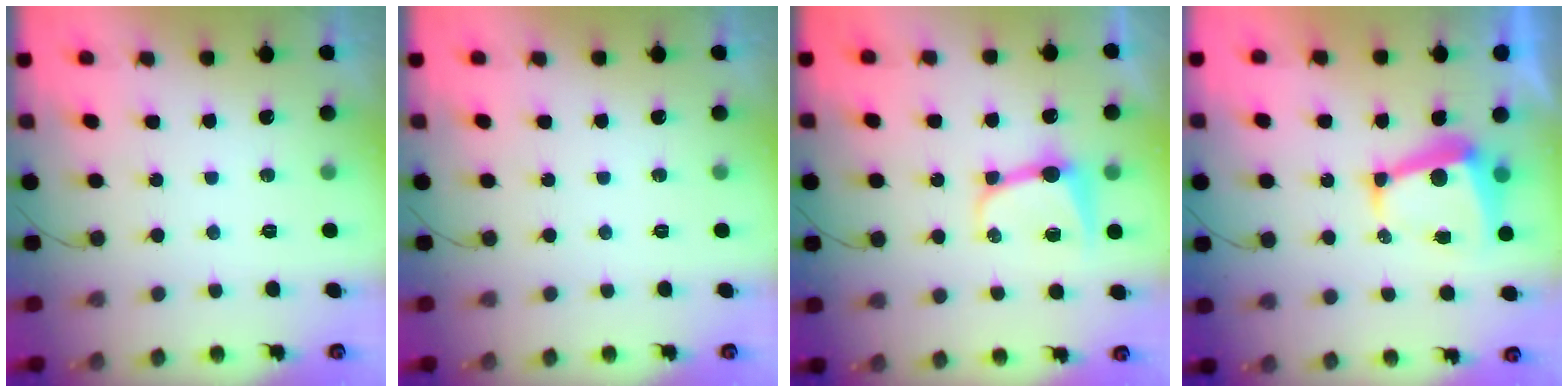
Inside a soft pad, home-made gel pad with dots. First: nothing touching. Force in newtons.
{"total": 0.0}
{"total": 8.2, "press": 8.1, "slide": 1.0}
{"total": 7.1, "press": 7.1, "slide": 1.0}